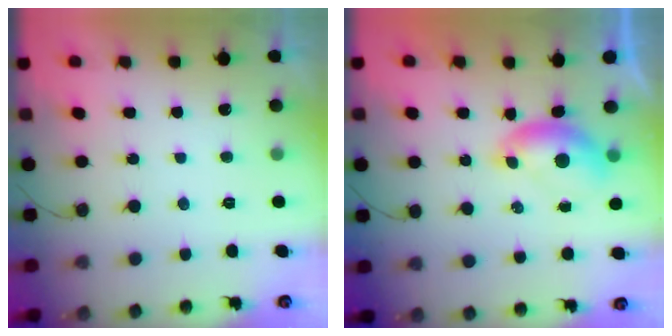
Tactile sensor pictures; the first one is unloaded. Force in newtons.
{"total": 6.3, "press": 6.3, "slide": 0.8}